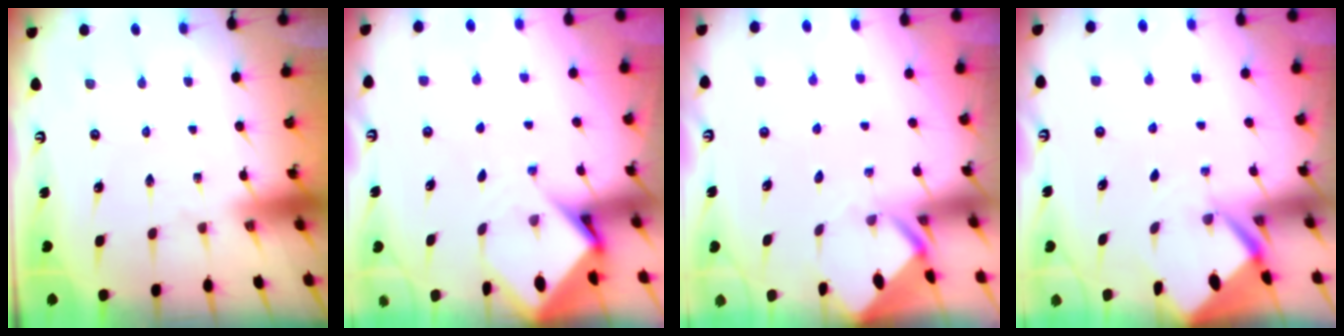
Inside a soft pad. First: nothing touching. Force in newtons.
{"total": 4.9, "press": 4.9, "slide": 0.4}
{"total": 2.9, "press": 2.9, "slide": 0.2}
{"total": 2.7, "press": 2.7, "slide": 0.2}